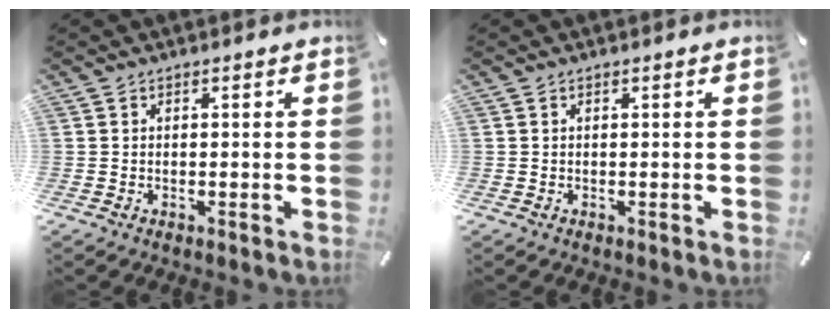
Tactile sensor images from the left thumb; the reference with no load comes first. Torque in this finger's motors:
{"motor_torque": [0.02, 0.17, -0.02, -0.06, -0.01]}